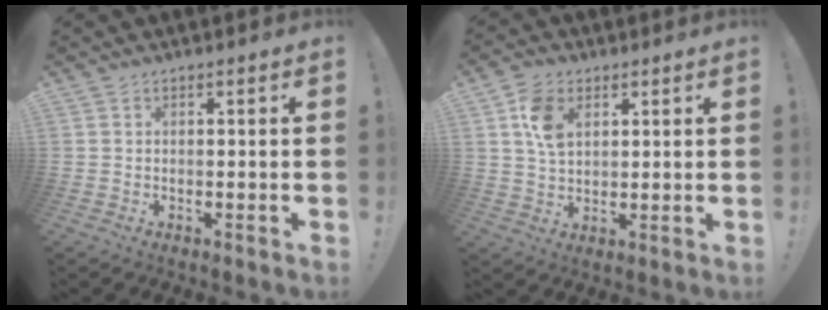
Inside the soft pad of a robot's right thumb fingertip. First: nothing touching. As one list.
[{"total": 8.6, "force": [3.0, 5.9, 5.4], "torque": [-0.103, 0.003, 0.060]}]